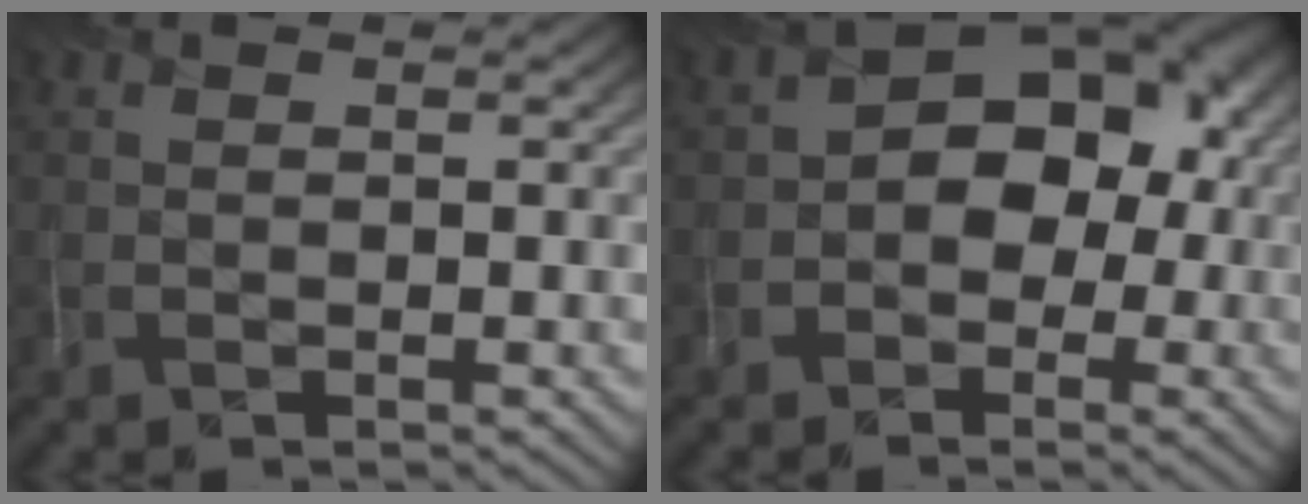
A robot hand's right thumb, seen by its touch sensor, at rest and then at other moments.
{"total": 7.8, "force": [-1.2, 5.8, 5.0], "torque": [-0.054, 0.009, -0.030]}